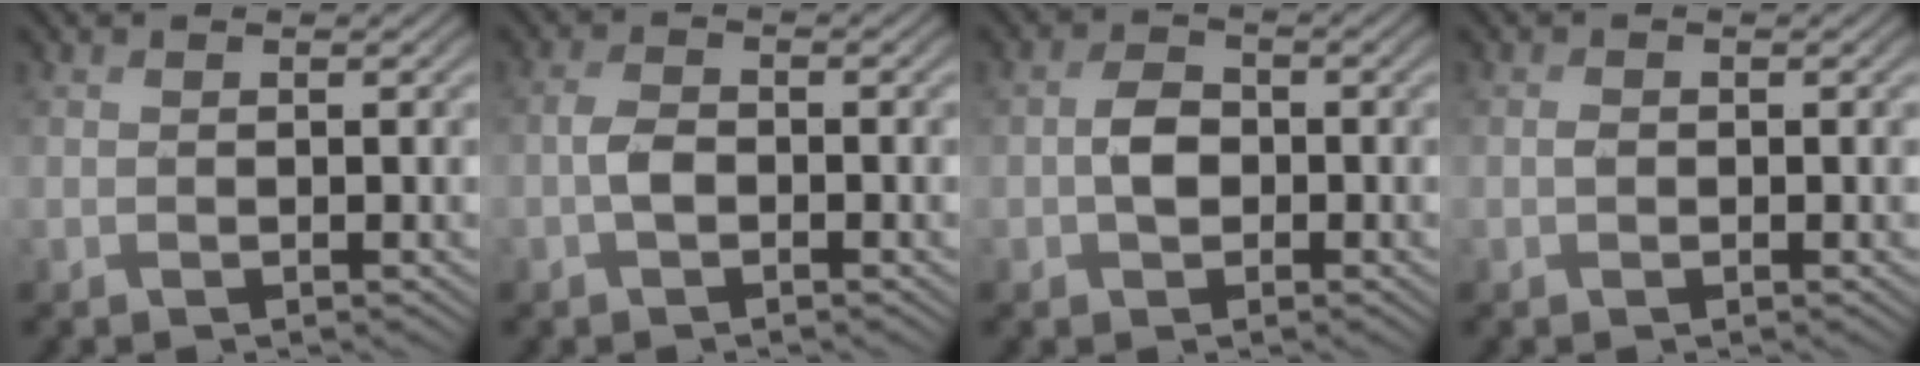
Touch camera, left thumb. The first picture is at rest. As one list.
[{"total": 2.3, "force": [-0.9, 1.2, 1.7], "torque": [-0.035, 0.005, -0.023]}, {"total": 3.2, "force": [-0.7, 2.4, 2.0], "torque": [-0.042, 0.001, -0.019]}, {"total": 0.7, "force": [-0.1, 0.5, 0.4], "torque": [-0.008, -0.001, -0.005]}]